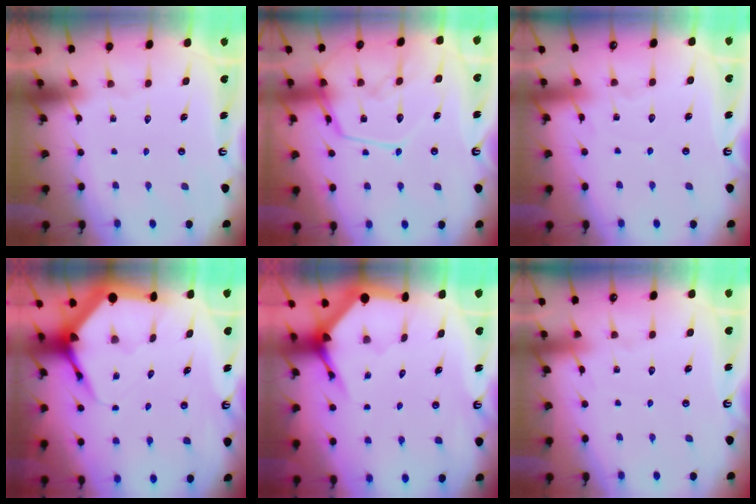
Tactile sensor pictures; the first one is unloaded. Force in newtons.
{"total": 16.5, "press": 16.5, "slide": 1.2}
{"total": 2.8, "press": 2.8, "slide": 0.4}
{"total": 7.0, "press": 7.0, "slide": 0.7}
{"total": 3.7, "press": 3.7, "slide": 0.5}
{"total": 2.6, "press": 2.6, "slide": 0.4}